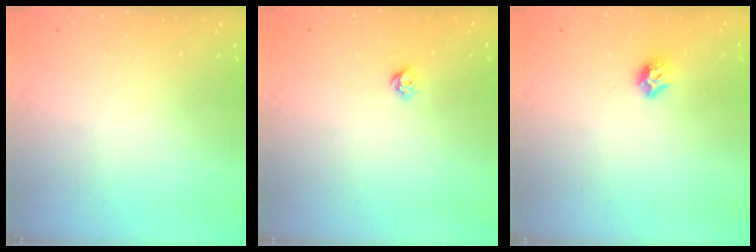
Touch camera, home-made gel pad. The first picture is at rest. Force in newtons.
{"total": 5.3, "press": 5.3, "slide": 0.8}
{"total": 7.5, "press": 7.4, "slide": 0.8}